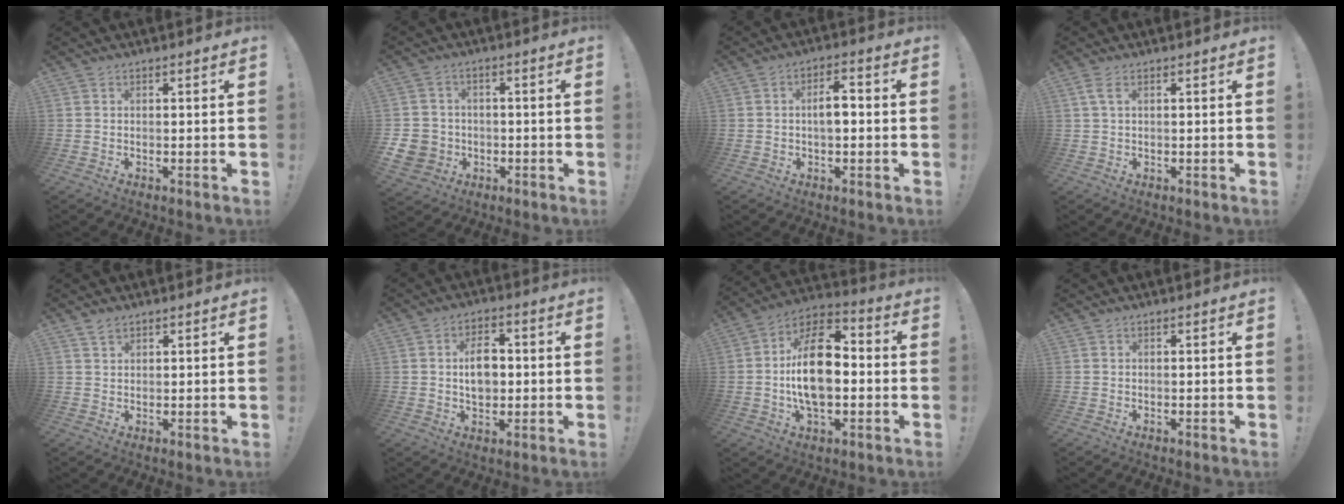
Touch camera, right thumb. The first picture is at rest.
{"total": 7.3, "force": [-2.0, 6.6, 2.5], "torque": [-0.049, 0.016, -0.033]}
{"total": 5.6, "force": [-0.5, 2.5, 5.0], "torque": [-0.074, 0.011, -0.012]}
{"total": 2.8, "force": [1.1, 1.1, 2.4], "torque": [-0.042, 0.001, 0.018]}
{"total": 2.4, "force": [1.8, 1.1, 1.0], "torque": [-0.014, -0.008, 0.033]}
{"total": 8.2, "force": [0.6, 5.7, 5.8], "torque": [-0.086, 0.001, 0.005]}
{"total": 19.1, "force": [-1.5, 10.7, 15.7], "torque": [-0.279, 0.014, -0.029]}
{"total": 0.0}